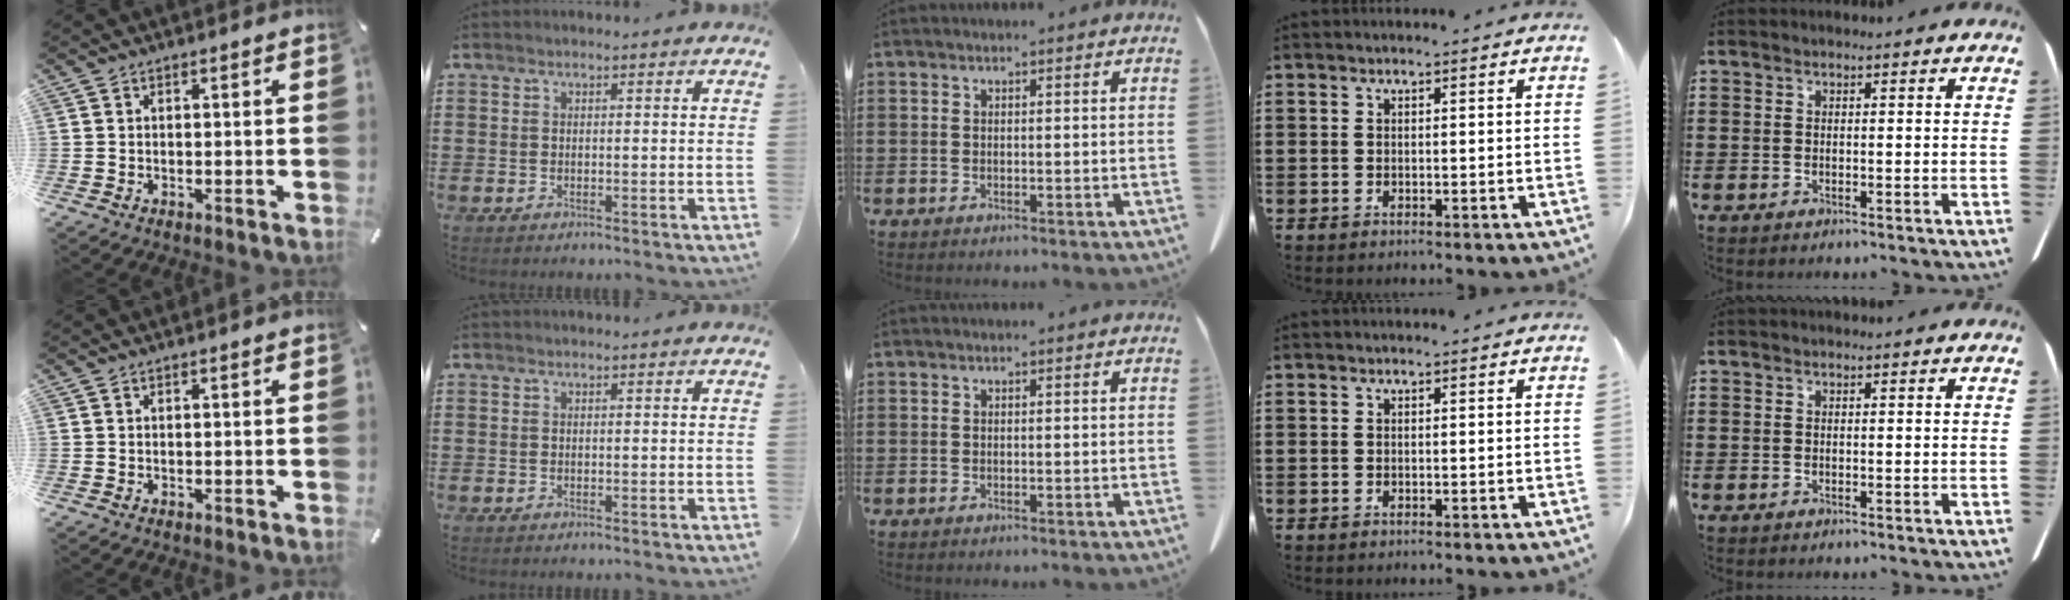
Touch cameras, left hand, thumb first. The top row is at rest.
{}